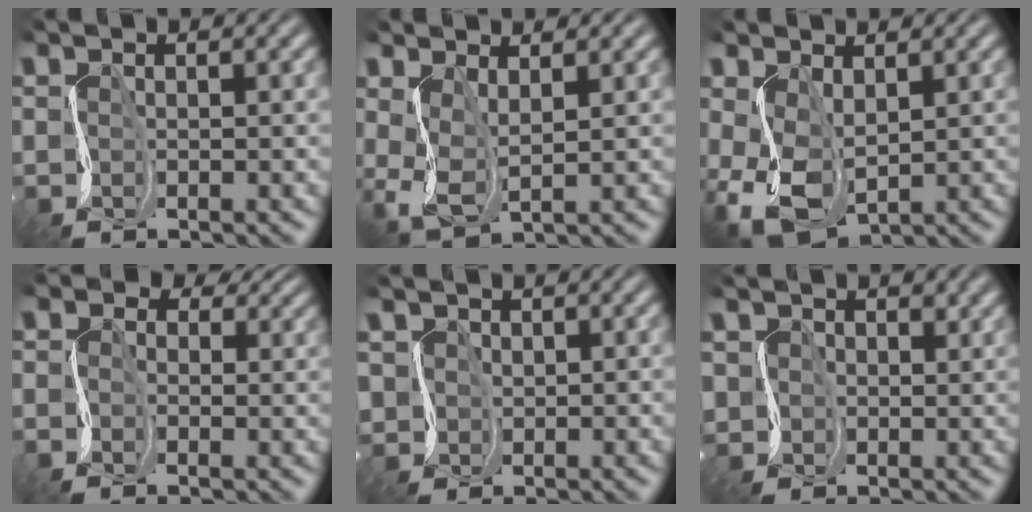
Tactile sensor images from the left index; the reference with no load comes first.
{"total": 2.0, "force": [0.4, 0.9, 1.8], "torque": [-0.065, -0.006, 0.015]}
{"total": 4.0, "force": [-0.9, 2.7, 2.8], "torque": [-0.092, -0.010, -0.006]}
{"total": 3.0, "force": [0.4, 2.7, 1.2], "torque": [-0.021, 0.008, -0.013]}
{"total": 1.3, "force": [0.0, 1.2, -0.5], "torque": [-0.006, 0.000, 0.006]}
{"total": 1.8, "force": [0.2, 1.7, -0.7], "torque": [-0.008, -0.001, 0.005]}